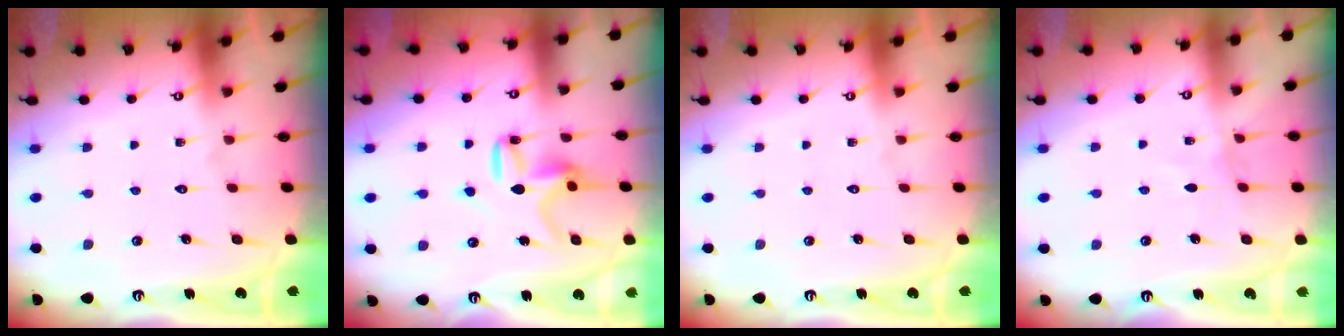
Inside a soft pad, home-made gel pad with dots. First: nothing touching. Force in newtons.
{"total": 9.6, "press": 9.6, "slide": 0.7}
{"total": 0.0}
{"total": 2.9, "press": 2.9, "slide": 0.4}